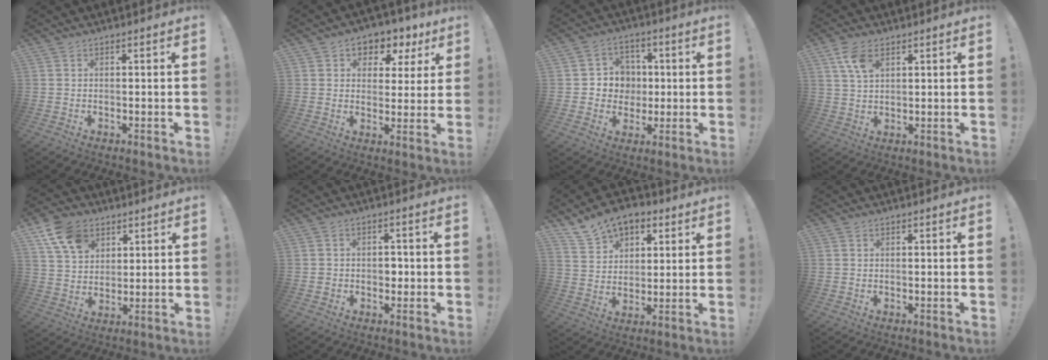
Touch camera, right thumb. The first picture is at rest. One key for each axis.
{"total": 5.8, "fx": 2.5, "fy": 4.8, "fz": 1.8, "tx": -0.011, "ty": -0.024, "tz": 0.046}
{"total": 8.1, "fx": -0.1, "fy": 8.0, "fz": 1.4, "tx": -0.021, "ty": 0.002, "tz": 0.005}
{"total": 6.7, "fx": 3.6, "fy": 3.4, "fz": 4.5, "tx": -0.079, "ty": -0.013, "tz": 0.067}
{"total": 12.2, "fx": 6.4, "fy": 8.6, "fz": 5.7, "tx": -0.097, "ty": -0.023, "tz": 0.127}
{"total": 3.2, "fx": -0.2, "fy": 2.9, "fz": 1.4, "tx": -0.014, "ty": 0.000, "tz": -0.008}
{"total": 11.2, "fx": 7.6, "fy": 7.3, "fz": 4.0, "tx": -0.064, "ty": -0.048, "tz": 0.147}
{"total": 0.0}